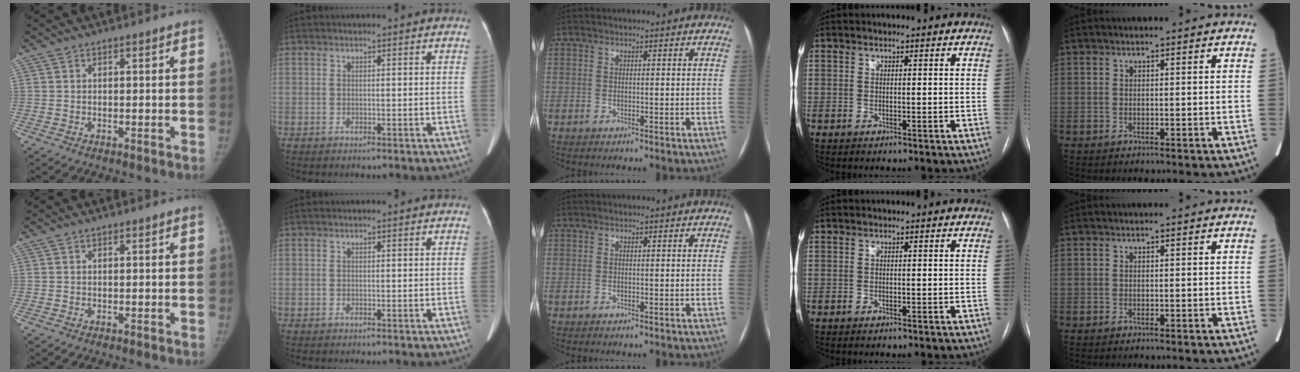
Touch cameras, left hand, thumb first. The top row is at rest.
{}